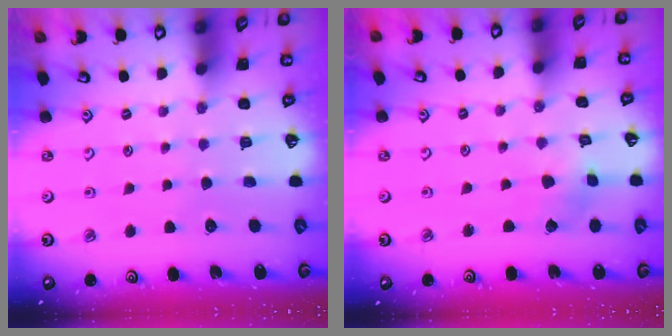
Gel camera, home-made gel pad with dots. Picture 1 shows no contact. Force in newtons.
{"total": 1.7, "press": 1.7, "slide": 0.2}